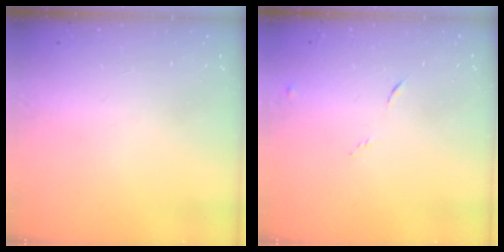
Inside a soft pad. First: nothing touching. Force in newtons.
{"total": 5.2, "press": 5.1, "slide": 0.6}